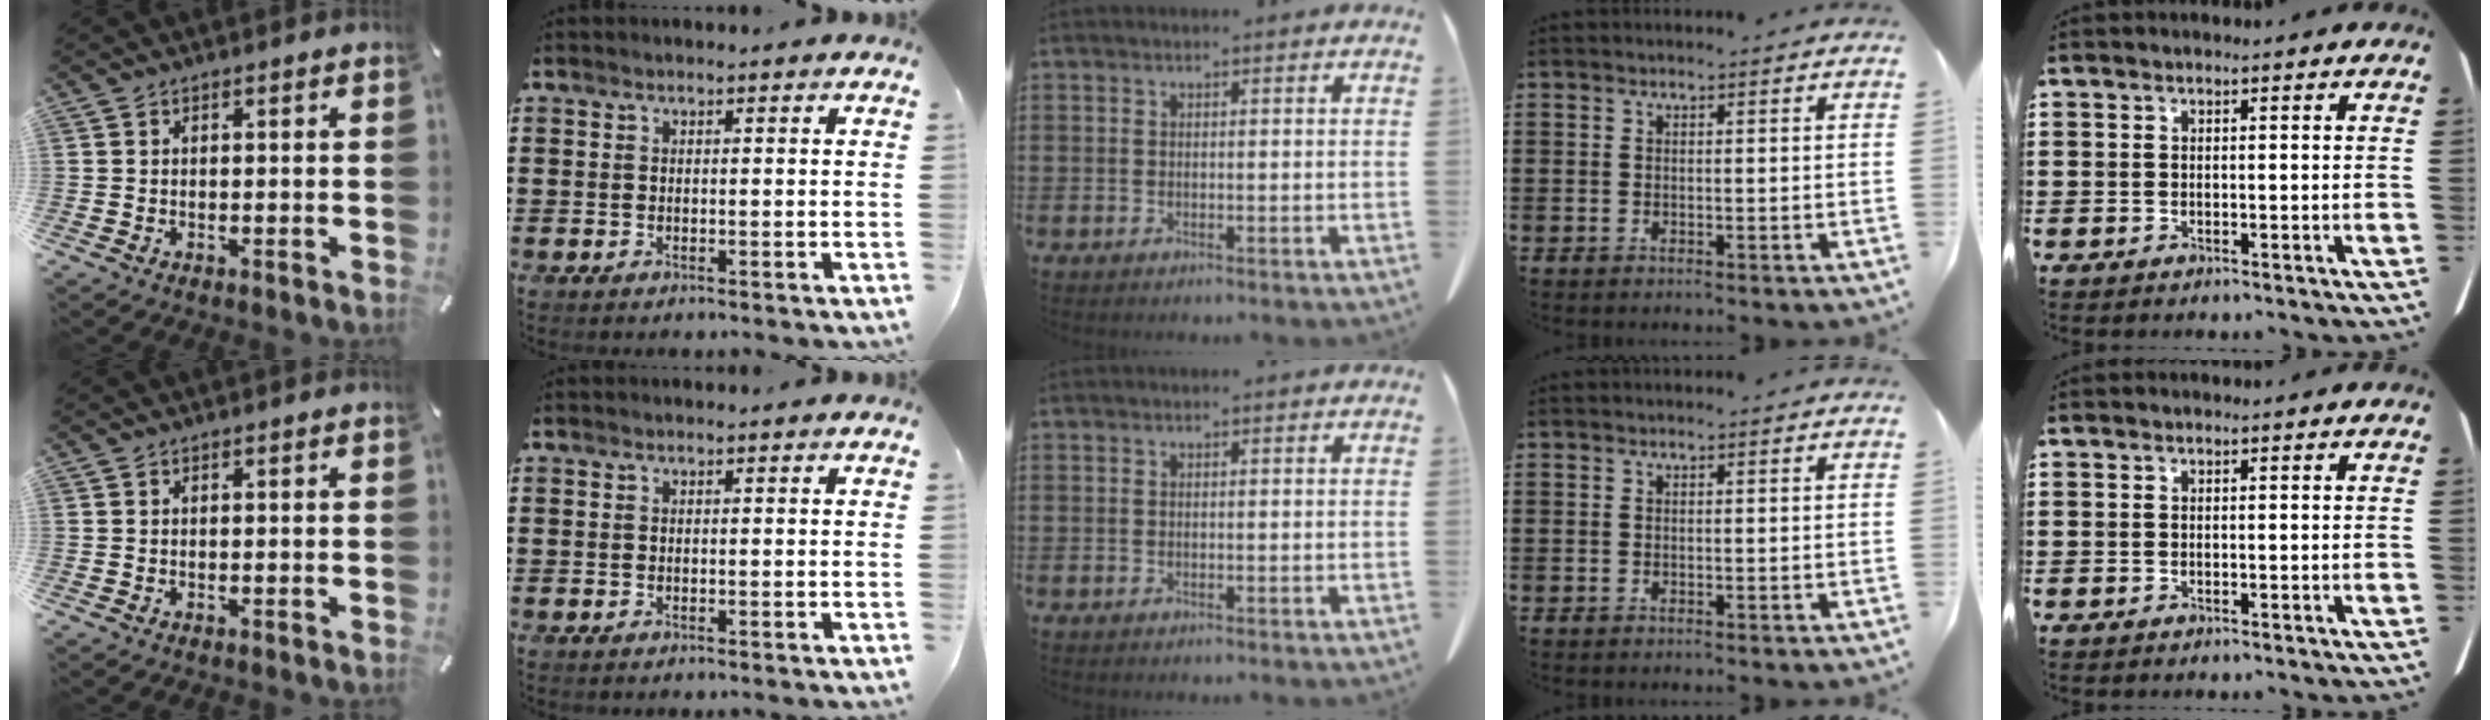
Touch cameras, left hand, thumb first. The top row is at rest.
{}